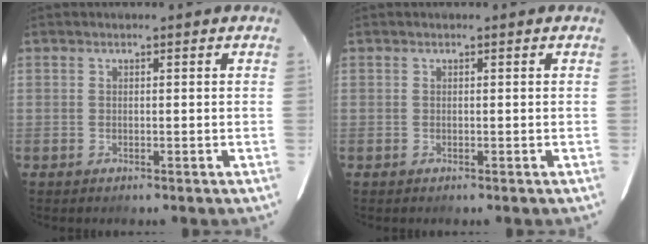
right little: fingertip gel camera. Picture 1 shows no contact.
{"total": 0.0}